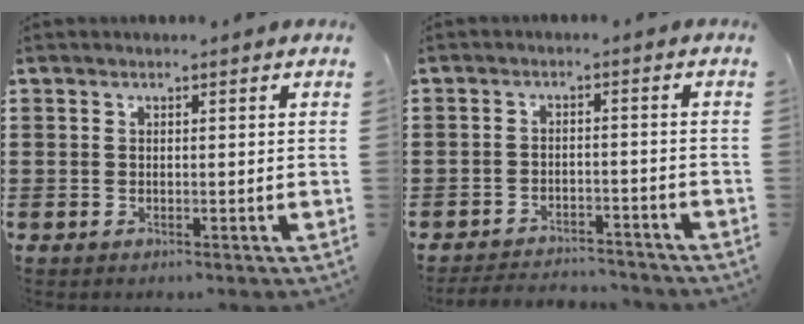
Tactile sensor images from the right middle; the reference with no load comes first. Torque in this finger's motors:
{"motor_torque": [0.11, -0.60, -0.04, 0.00]}